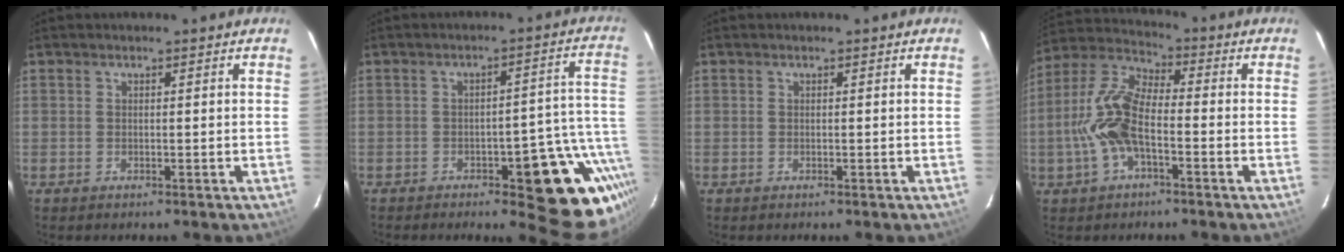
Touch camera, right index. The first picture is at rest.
{"total": 14.0, "force": [-7.9, 4.8, 10.5], "torque": [-0.087, 0.009, -0.100]}
{"total": 0.0}
{"total": 11.9, "force": [-2.9, 5.3, 10.2], "torque": [-0.224, 0.010, -0.061]}